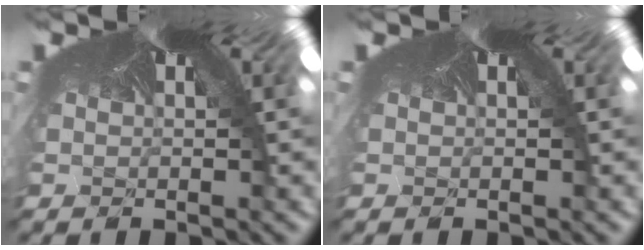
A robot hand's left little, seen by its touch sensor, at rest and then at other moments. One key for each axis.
{"total": 0.0}